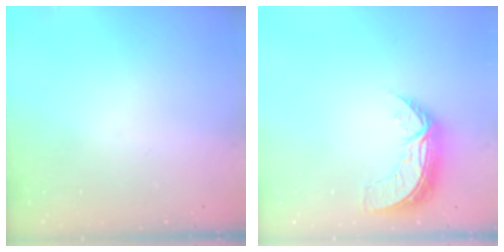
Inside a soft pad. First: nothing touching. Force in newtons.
{"total": 8.1, "press": 8.0, "slide": 0.8}